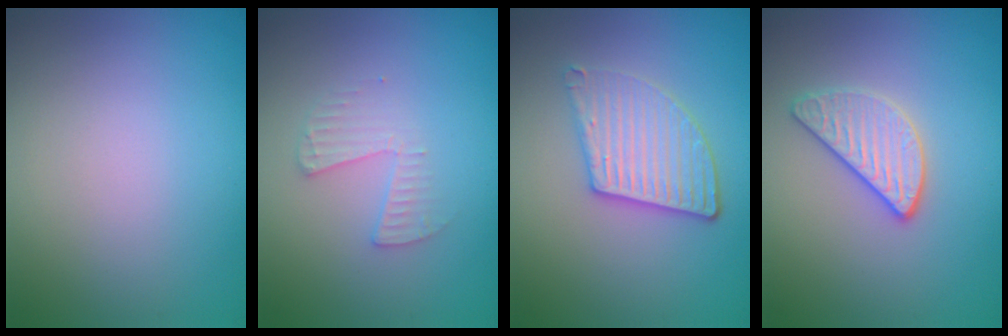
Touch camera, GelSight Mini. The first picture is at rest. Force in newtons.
{"total": 1.6, "press": 1.6, "slide": 0.1}
{"total": 3.8, "press": 3.2, "slide": 2.0}
{"total": 2.6, "press": 2.5, "slide": 0.8}